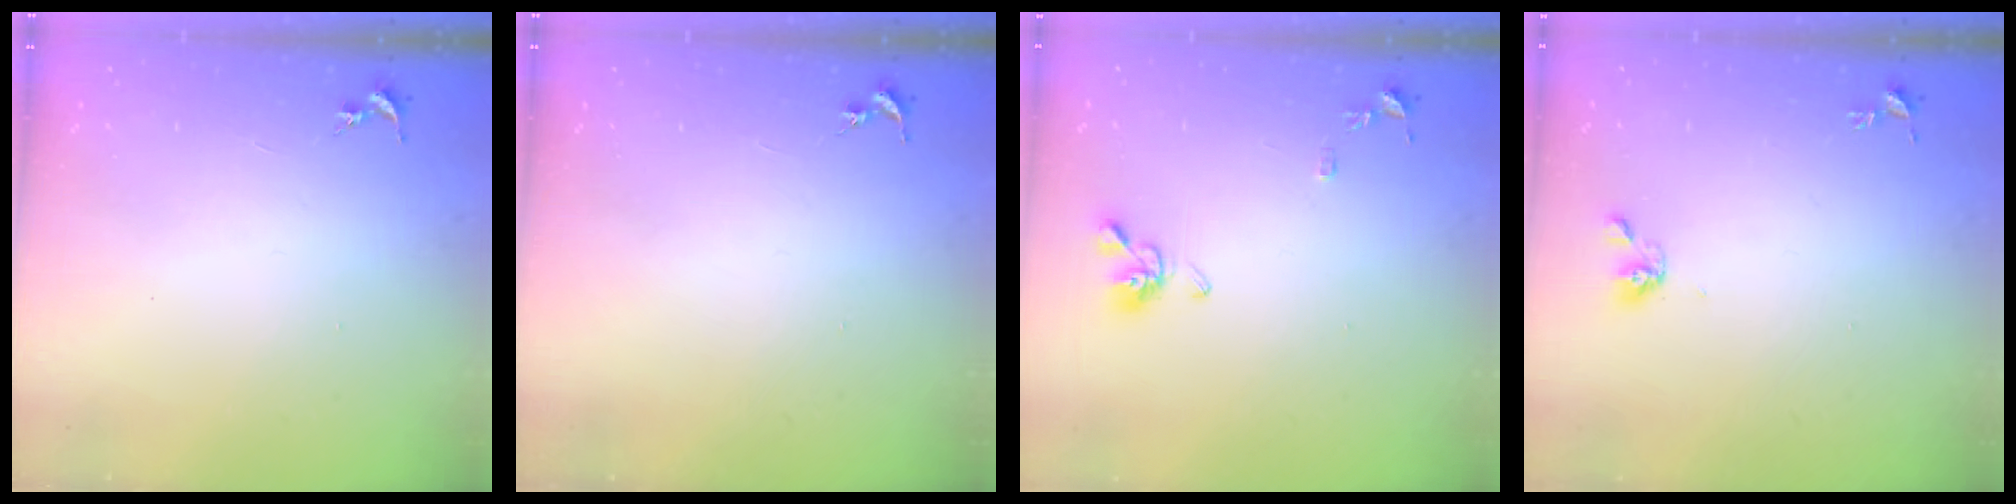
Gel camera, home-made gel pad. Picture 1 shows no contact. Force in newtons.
{"total": 0.0}
{"total": 9.4, "press": 9.4, "slide": 1.0}
{"total": 5.2, "press": 4.6, "slide": 2.3}